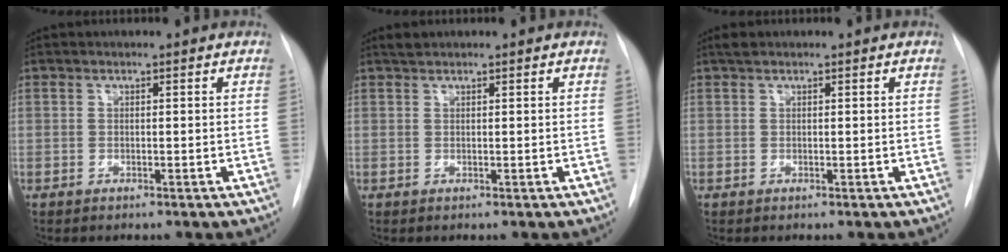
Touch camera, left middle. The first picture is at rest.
{"total": 0.9, "force": [0.8, 0.2, 0.2], "torque": [-0.009, 0.008, 0.018]}
{"total": 1.3, "force": [1.0, 0.5, 0.6], "torque": [-0.013, 0.014, 0.018]}